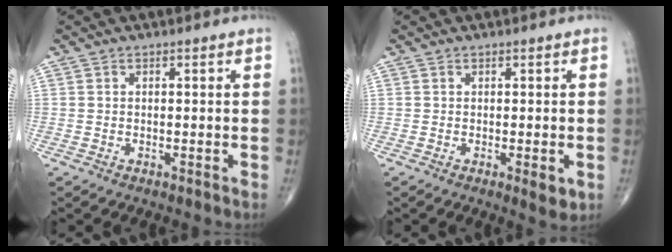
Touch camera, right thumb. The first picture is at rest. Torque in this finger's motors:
{"motor_torque": [0.71, 0.43, -0.09, -0.09, 0.07]}